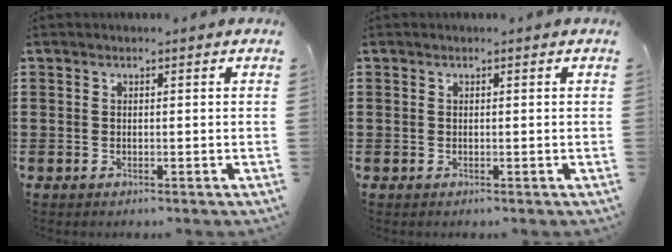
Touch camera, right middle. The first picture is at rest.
{"total": 0.0}